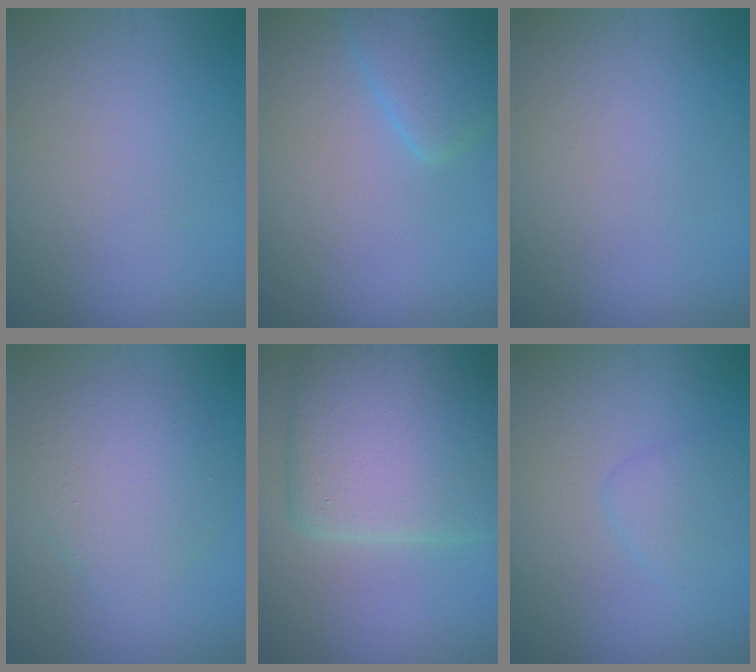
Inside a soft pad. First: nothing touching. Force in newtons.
{"total": 3.0, "press": 2.9, "slide": 0.3}
{"total": 0.0}
{"total": 4.1, "press": 4.1, "slide": 0.2}
{"total": 10.9, "press": 10.9, "slide": 0.3}
{"total": 1.8, "press": 1.8, "slide": 0.1}